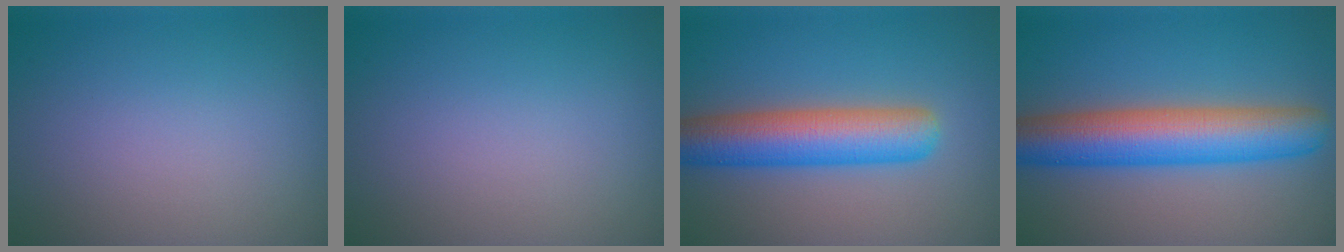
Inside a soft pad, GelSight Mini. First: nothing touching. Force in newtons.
{"total": 0.0}
{"total": 7.7, "press": 7.7, "slide": 0.2}
{"total": 9.1, "press": 9.1, "slide": 0.4}